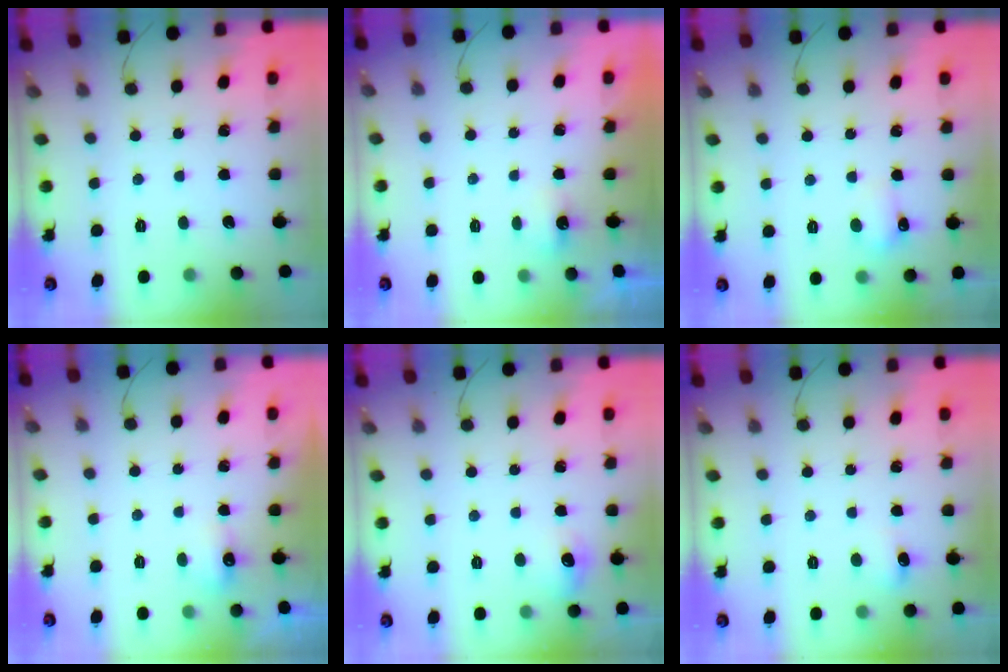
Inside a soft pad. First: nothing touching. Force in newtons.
{"total": 2.2, "press": 2.2, "slide": 0.5}
{"total": 4.9, "press": 4.6, "slide": 1.5}
{"total": 4.6, "press": 4.5, "slide": 0.9}
{"total": 6.9, "press": 6.7, "slide": 1.7}
{"total": 4.6, "press": 4.0, "slide": 2.3}